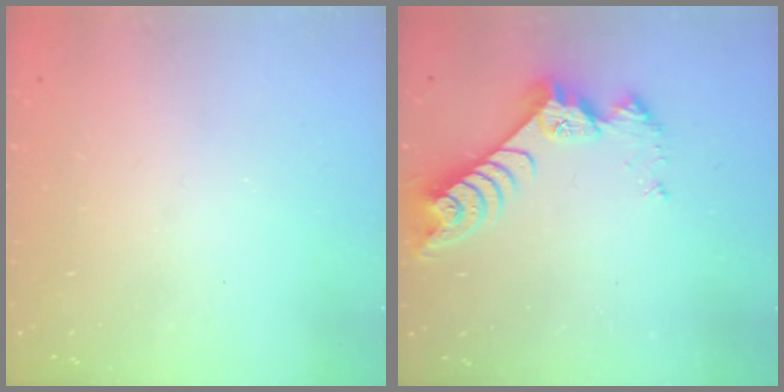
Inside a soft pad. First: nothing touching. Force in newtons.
{"total": 9.4, "press": 9.3, "slide": 0.8}